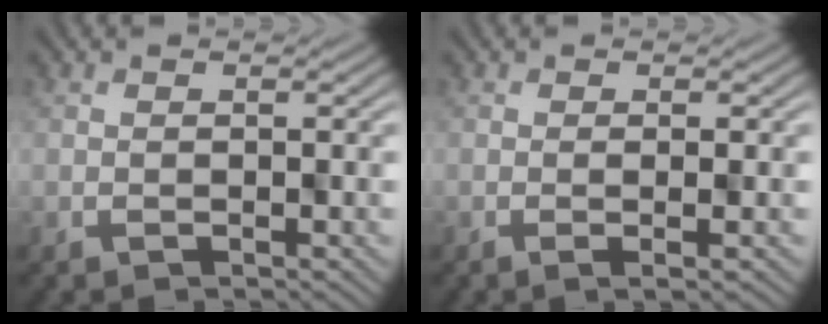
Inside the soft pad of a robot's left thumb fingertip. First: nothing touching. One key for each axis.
{"total": 1.7, "fx": -0.3, "fy": 0.1, "fz": 1.6, "tx": -0.023, "ty": 0.008, "tz": -0.006}